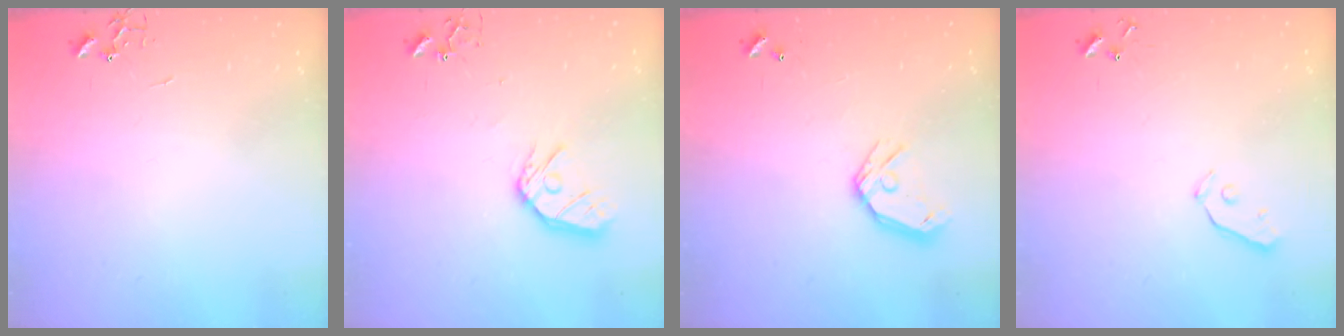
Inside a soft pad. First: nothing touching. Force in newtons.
{"total": 11.3, "press": 11.2, "slide": 1.3}
{"total": 11.2, "press": 11.0, "slide": 1.8}
{"total": 3.8, "press": 3.8, "slide": 0.4}